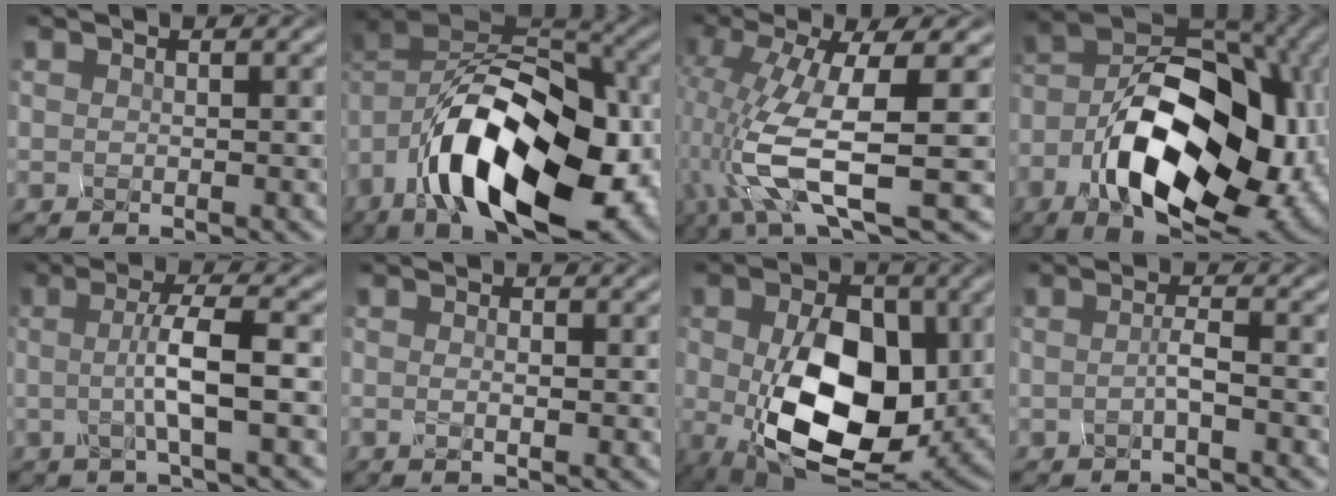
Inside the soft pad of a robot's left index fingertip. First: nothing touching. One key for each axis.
{"total": 14.2, "fx": -5.3, "fy": 8.3, "fz": 10.2, "tx": -0.158, "ty": -0.003, "tz": -0.087}
{"total": 9.3, "fx": -2.2, "fy": 3.1, "fz": 8.4, "tx": -0.198, "ty": -0.026, "tz": -0.022}
{"total": 16.5, "fx": -4.6, "fy": 10.4, "fz": 12.0, "tx": -0.197, "ty": -0.010, "tz": -0.064}
{"total": 3.9, "fx": -0.4, "fy": 0.4, "fz": 3.9, "tx": -0.073, "ty": 0.000, "tz": -0.004}
{"total": 1.1, "fx": -0.2, "fy": 0.4, "fz": 1.0, "tx": -0.019, "ty": -0.001, "tz": -0.003}
{"total": 12.7, "fx": -1.1, "fy": 8.5, "fz": 9.3, "tx": -0.180, "ty": -0.030, "tz": 0.006}
{"total": 1.0, "fx": -0.6, "fy": 0.0, "fz": 0.9, "tx": -0.022, "ty": -0.003, "tz": -0.006}